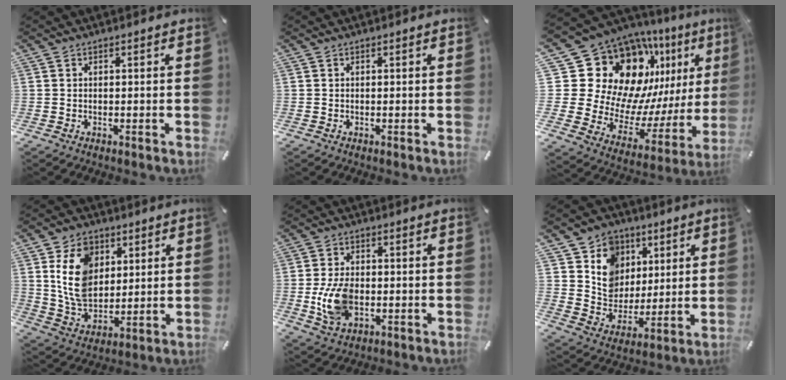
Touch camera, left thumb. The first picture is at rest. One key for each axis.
{"total": 0.0}
{"total": 21.7, "fx": 12.3, "fy": 14.6, "fz": 10.4, "tx": -0.159, "ty": -0.135, "tz": 0.256}
{"total": 12.8, "fx": 4.2, "fy": 9.8, "fz": 7.1, "tx": -0.144, "ty": -0.002, "tz": 0.078}
{"total": 9.7, "fx": -1.3, "fy": 6.2, "fz": 7.3, "tx": -0.150, "ty": 0.000, "tz": -0.022}
{"total": 12.2, "fx": 4.2, "fy": 11.0, "fz": 3.0, "tx": -0.054, "ty": -0.032, "tz": 0.084}